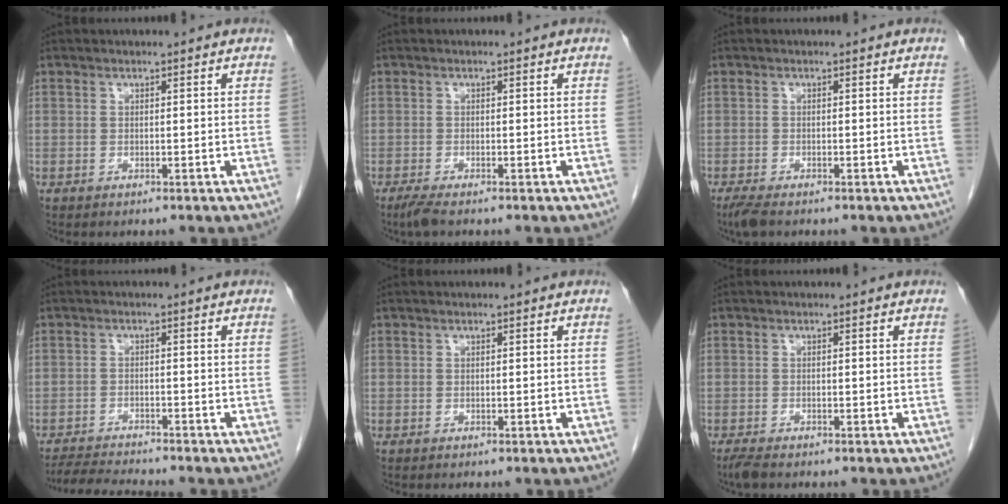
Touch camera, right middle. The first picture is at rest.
{"total": 1.9, "force": [-1.4, 0.1, 1.2], "torque": [-0.034, -0.008, -0.030]}
{"total": 2.6, "force": [-2.0, 0.6, 1.6], "torque": [-0.038, -0.010, -0.035]}
{"total": 5.3, "force": [-5.1, -0.6, 1.3], "torque": [-0.022, -0.020, -0.088]}
{"total": 0.0}
{"total": 2.0, "force": [-1.6, 0.4, 1.1], "torque": [-0.031, -0.008, -0.029]}